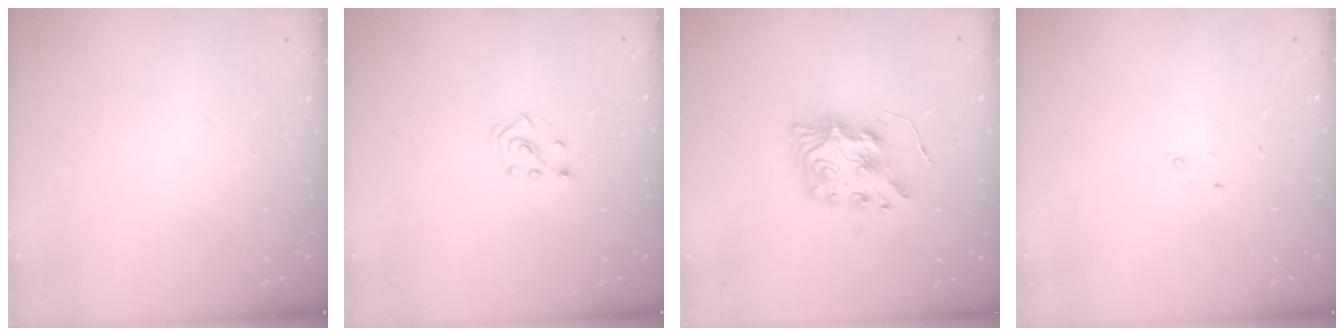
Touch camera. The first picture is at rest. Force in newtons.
{"total": 2.6, "press": 2.5, "slide": 0.6}
{"total": 9.8, "press": 9.8, "slide": 0.9}
{"total": 1.5, "press": 1.5, "slide": 0.2}